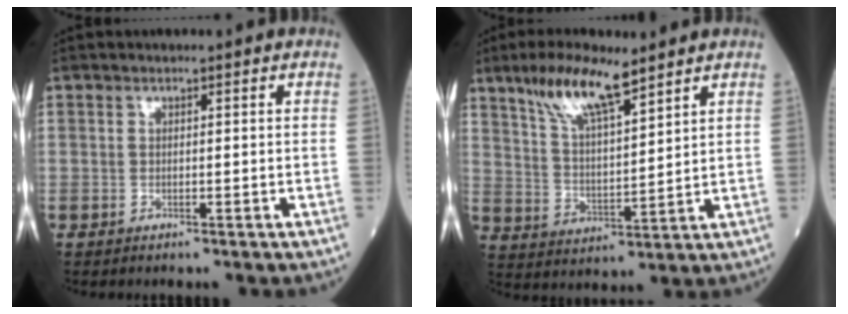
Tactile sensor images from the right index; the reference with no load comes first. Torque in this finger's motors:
{"motor_torque": [0.91, 1.23, 0.18, 0.05]}